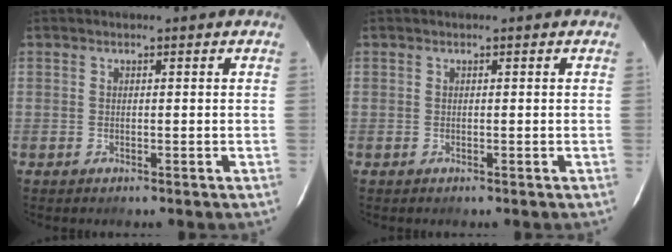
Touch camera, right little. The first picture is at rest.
{"total": 0.0}